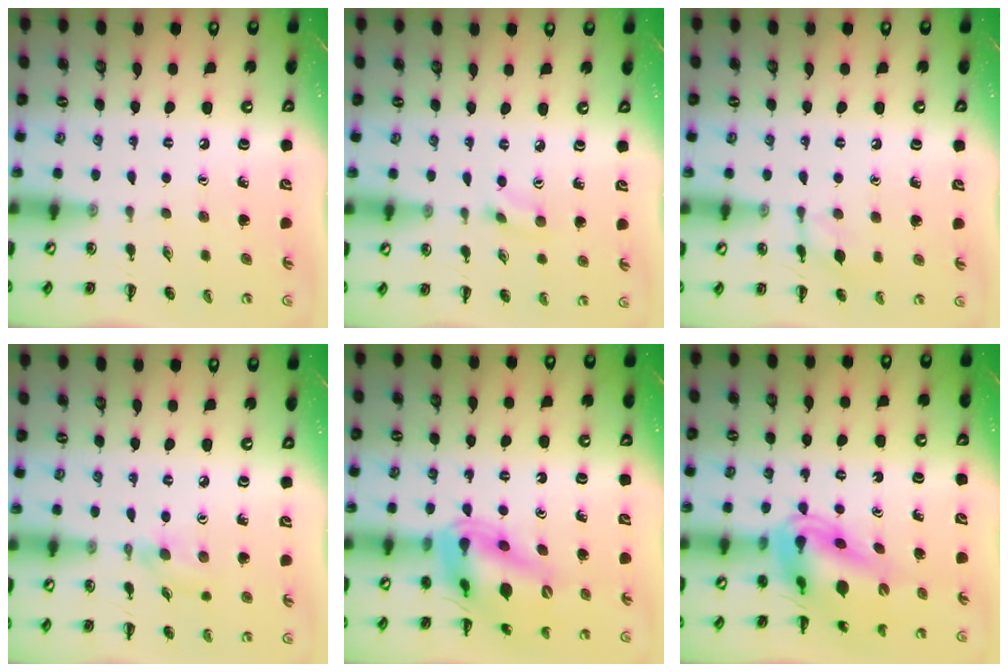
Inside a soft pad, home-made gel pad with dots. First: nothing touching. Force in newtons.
{"total": 2.5, "press": 2.4, "slide": 0.9}
{"total": 5.7, "press": 5.7, "slide": 0.3}
{"total": 3.8, "press": 3.5, "slide": 1.3}
{"total": 14.8, "press": 14.0, "slide": 4.6}
{"total": 11.6, "press": 11.1, "slide": 3.5}